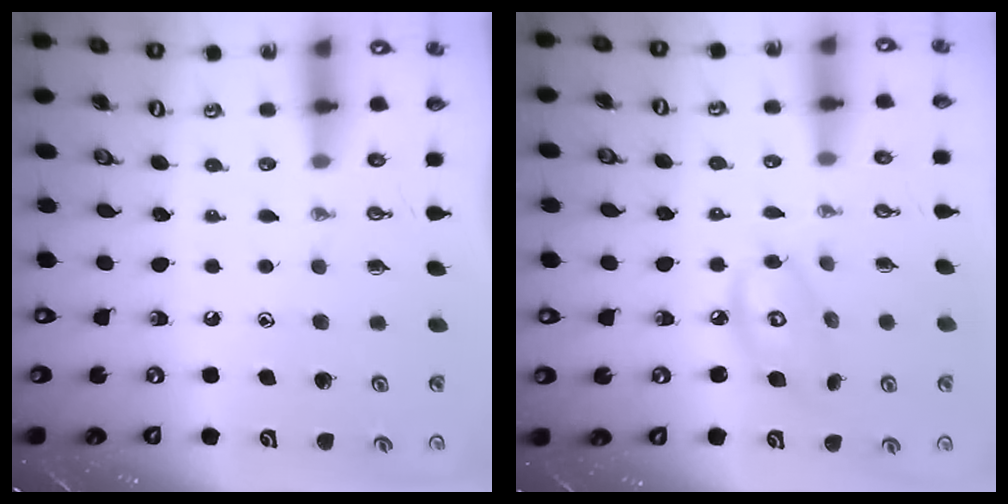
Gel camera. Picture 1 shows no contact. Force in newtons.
{"total": 8.4, "press": 8.4, "slide": 0.5}